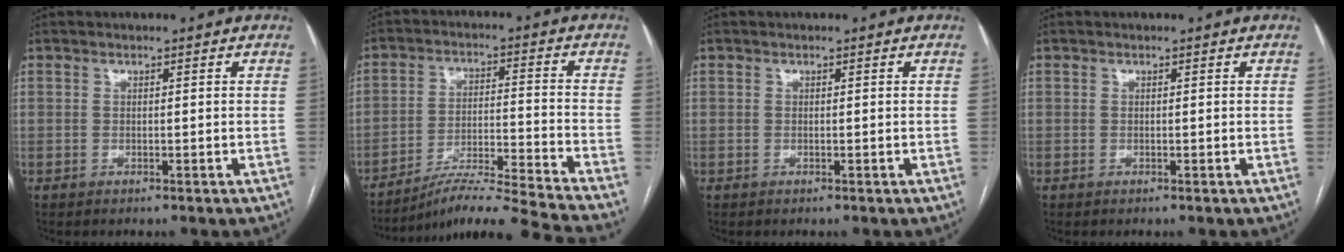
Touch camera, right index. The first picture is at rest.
{"total": 15.4, "force": [-14.1, -3.3, 5.4], "torque": [-0.077, -0.007, -0.227]}
{"total": 0.0}
{"total": 0.0}